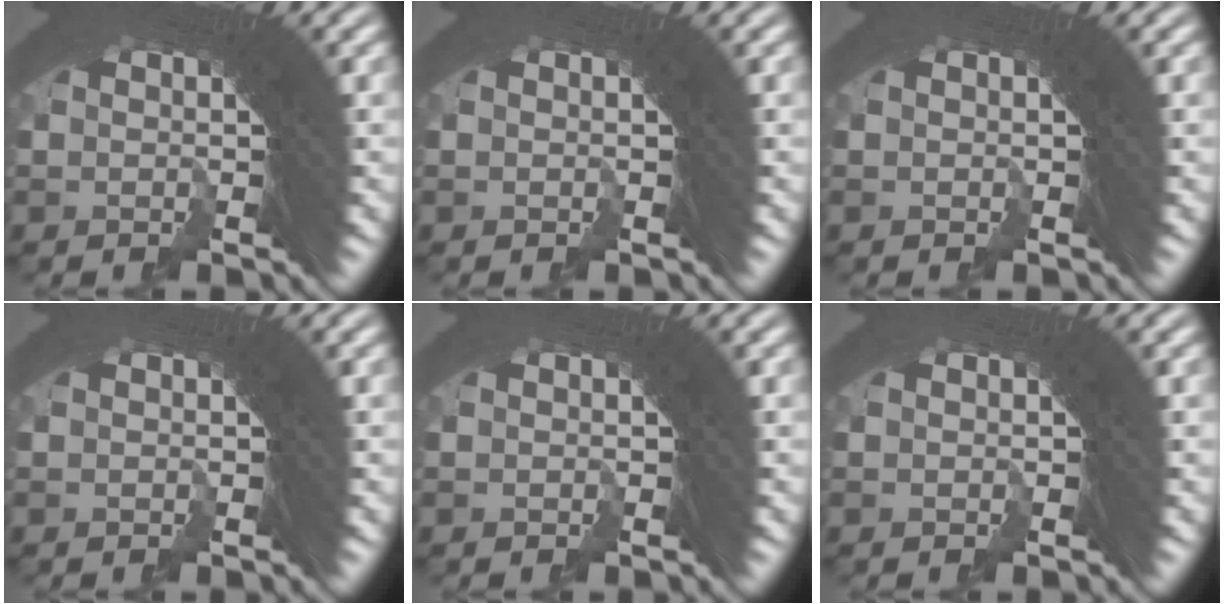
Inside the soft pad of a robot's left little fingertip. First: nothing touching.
{"total": 0.0}
{"total": 0.0}
{"total": 0.0}
{"total": 0.0}
{"total": 0.0}